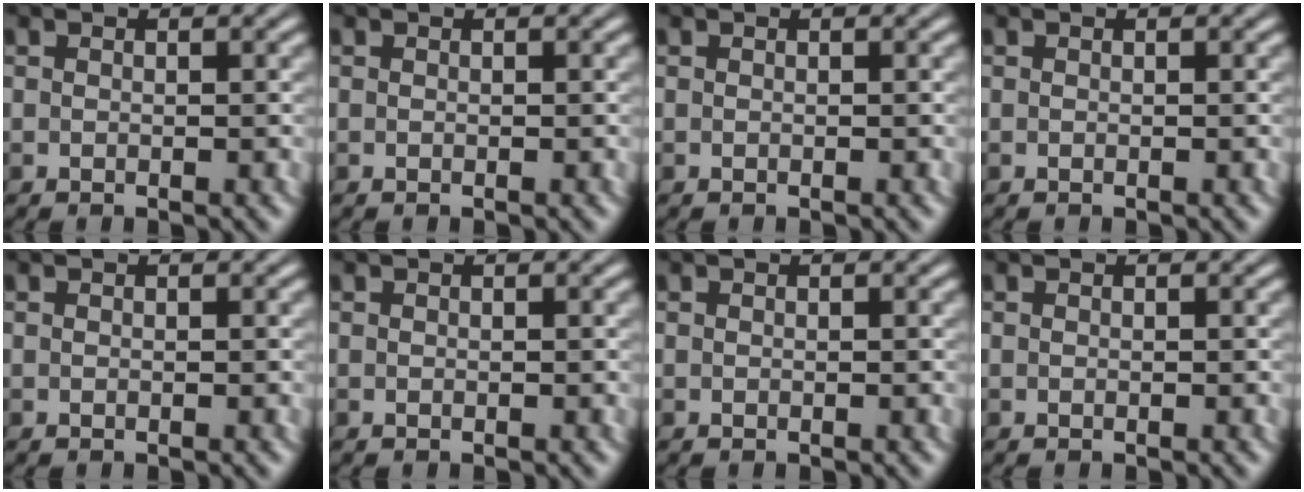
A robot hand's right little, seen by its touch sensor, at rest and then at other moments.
{"total": 0.0}
{"total": 0.0}
{"total": 0.0}
{"total": 0.0}
{"total": 0.0}
{"total": 0.0}
{"total": 0.0}